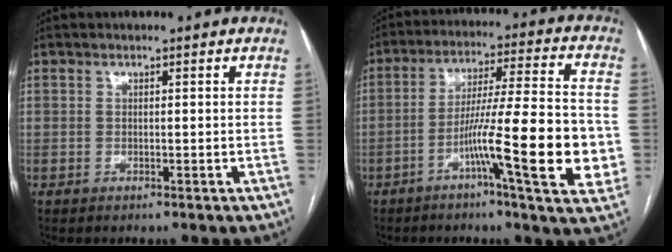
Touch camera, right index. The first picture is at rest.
{"total": 17.2, "force": [-4.8, 0.6, 16.5], "torque": [-0.244, 0.000, -0.075]}